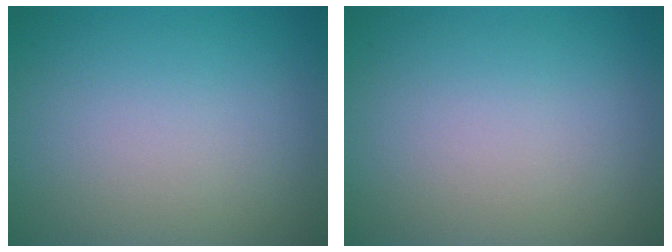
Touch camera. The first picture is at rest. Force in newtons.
{"total": 0.0}